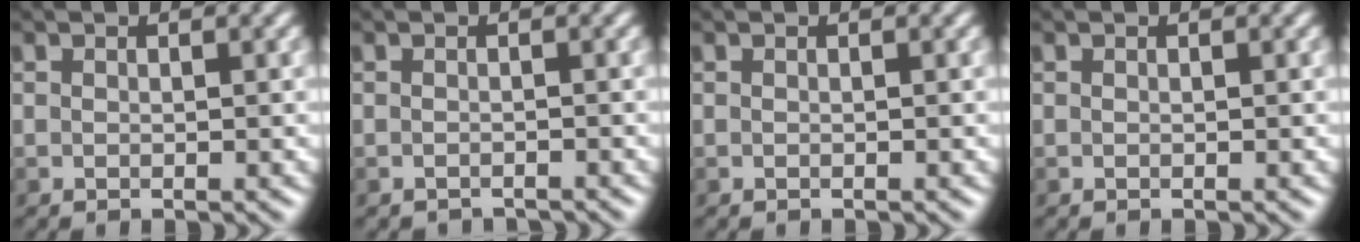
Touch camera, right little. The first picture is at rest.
{"total": 1.7, "force": [-1.7, 0.1, 0.0], "torque": [0.004, -0.005, -0.024]}
{"total": 0.0}
{"total": 0.0}